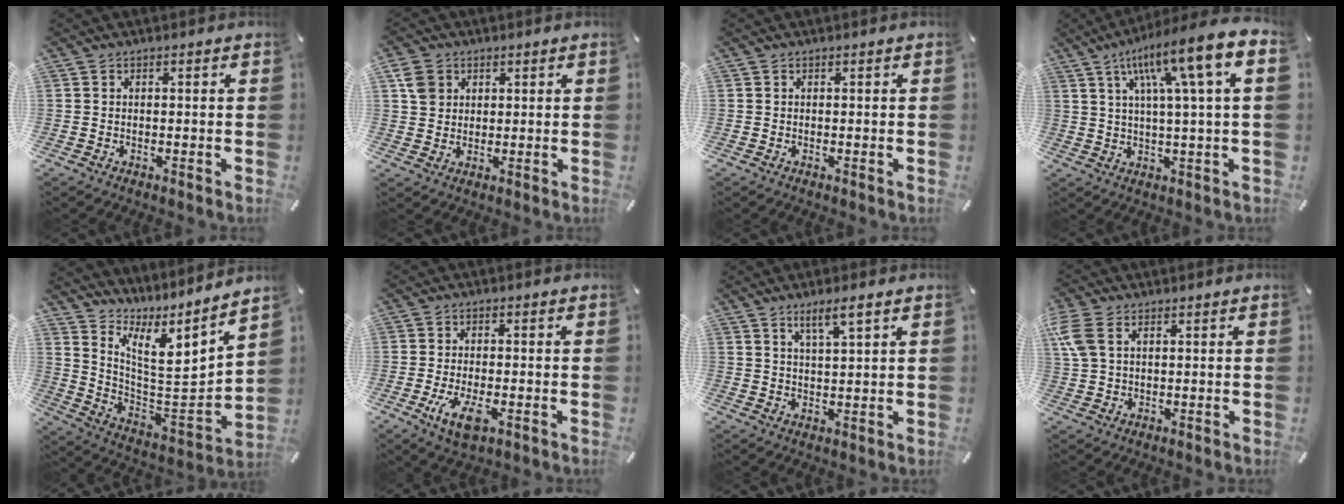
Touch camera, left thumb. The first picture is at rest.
{"total": 5.3, "force": [1.9, 4.7, 1.6], "torque": [-0.026, 0.005, 0.036]}
{"total": 0.0}
{"total": 15.5, "force": [6.2, 2.0, 14.1], "torque": [-0.247, -0.020, 0.090]}
{"total": 8.5, "force": [7.8, 1.6, 2.8], "torque": [-0.044, -0.125, 0.124]}
{"total": 6.7, "force": [-2.4, 2.6, 5.7], "torque": [-0.121, -0.008, -0.040]}
{"total": 4.8, "force": [3.2, 0.6, 3.6], "torque": [-0.076, -0.006, 0.056]}
{"total": 6.1, "force": [2.4, 3.7, 4.3], "torque": [-0.108, -0.003, 0.043]}